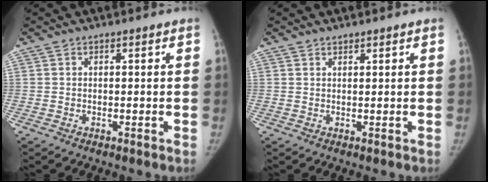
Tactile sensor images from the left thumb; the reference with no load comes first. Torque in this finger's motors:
{"motor_torque": [-0.16, -0.07, 0.02, 0.14, -0.03]}